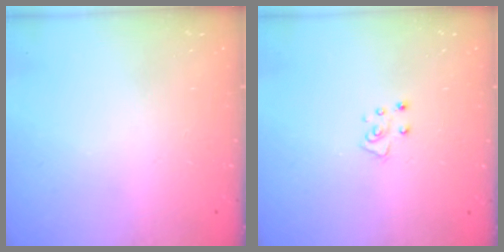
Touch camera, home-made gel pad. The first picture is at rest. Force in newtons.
{"total": 4.8, "press": 4.8, "slide": 0.2}